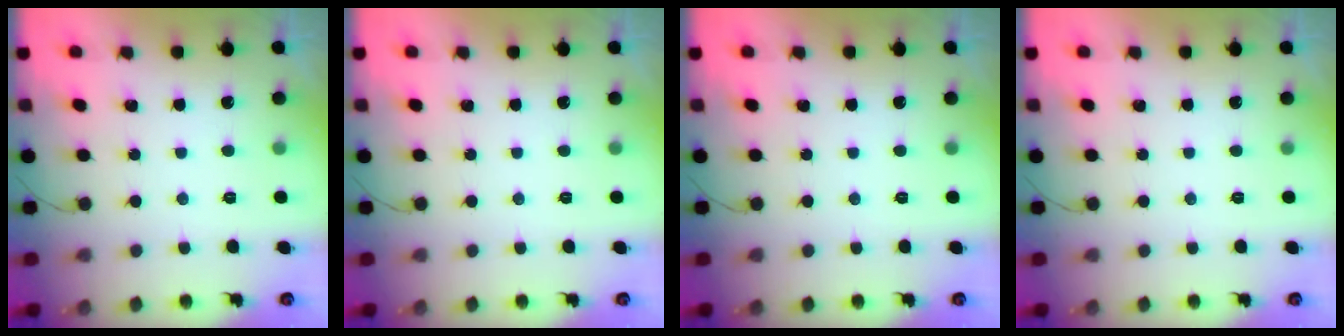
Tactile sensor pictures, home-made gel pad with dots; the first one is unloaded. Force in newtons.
{"total": 0.0}
{"total": 0.0}
{"total": 0.0}